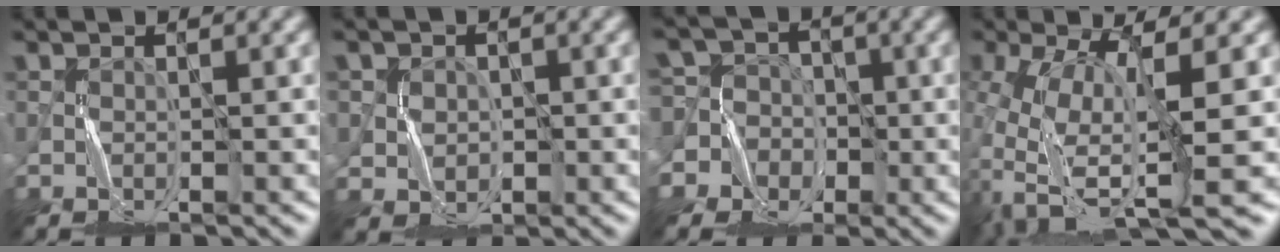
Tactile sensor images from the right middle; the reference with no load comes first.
{"total": 3.5, "force": [1.0, 3.3, 0.9], "torque": [-0.032, 0.004, 0.022]}
{"total": 6.9, "force": [-0.3, 6.7, 1.7], "torque": [-0.040, 0.052, -0.068]}
{"total": 8.7, "force": [-2.5, 2.9, 7.8], "torque": [-0.160, -0.008, -0.049]}